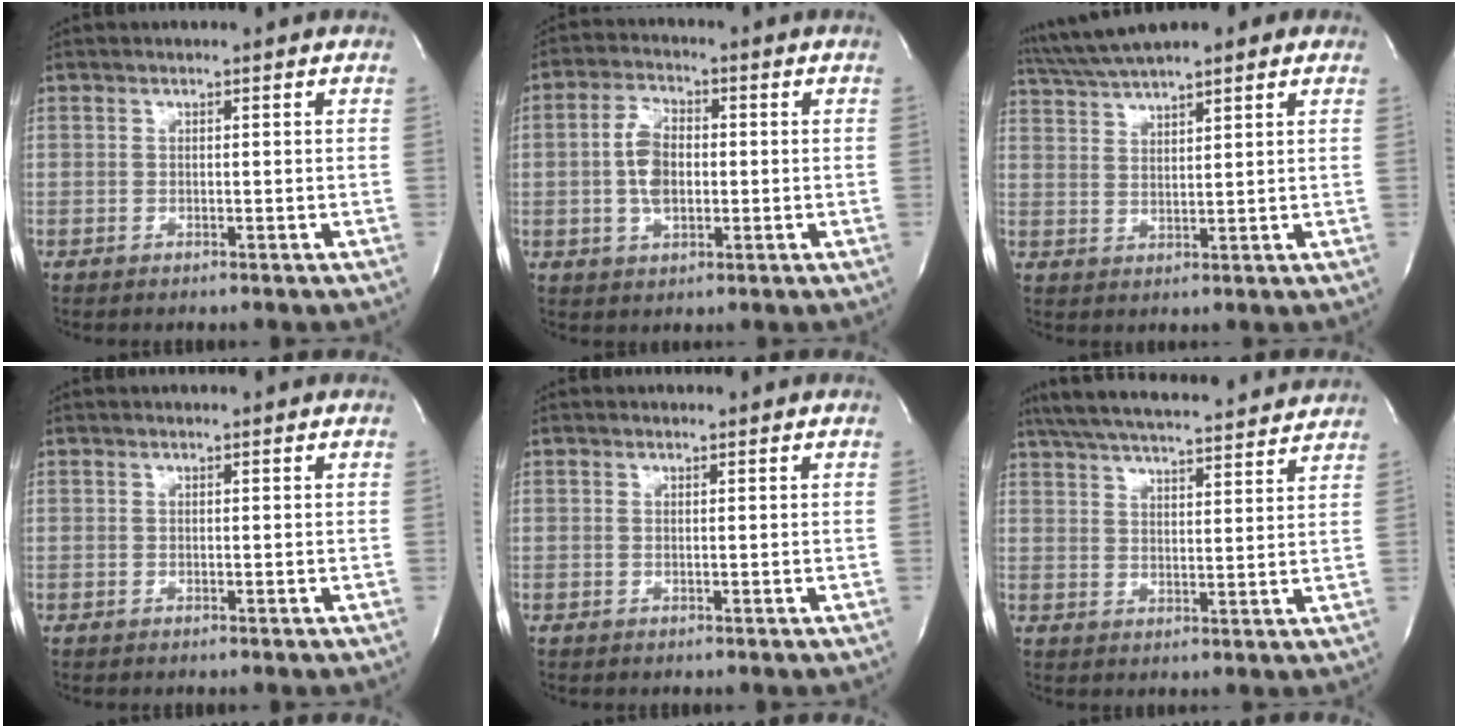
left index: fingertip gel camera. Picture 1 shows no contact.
{"total": 6.5, "force": [-0.2, 3.6, 5.4], "torque": [-0.113, 0.008, -0.005]}
{"total": 10.6, "force": [8.6, 1.5, 6.0], "torque": [-0.105, 0.036, 0.138]}
{"total": 0.0}
{"total": 0.0}
{"total": 20.8, "force": [18.9, 2.3, 8.3], "torque": [-0.146, 0.029, 0.264]}